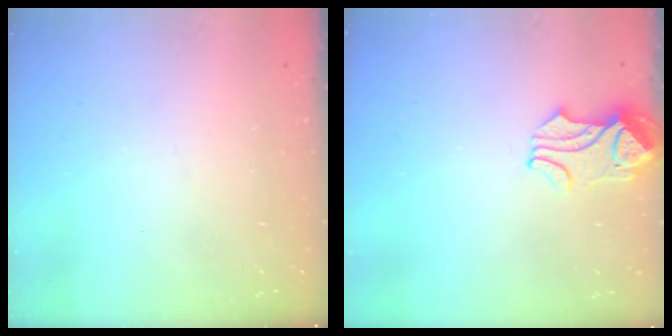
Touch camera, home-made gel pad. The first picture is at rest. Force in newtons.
{"total": 2.9, "press": 2.9, "slide": 0.6}